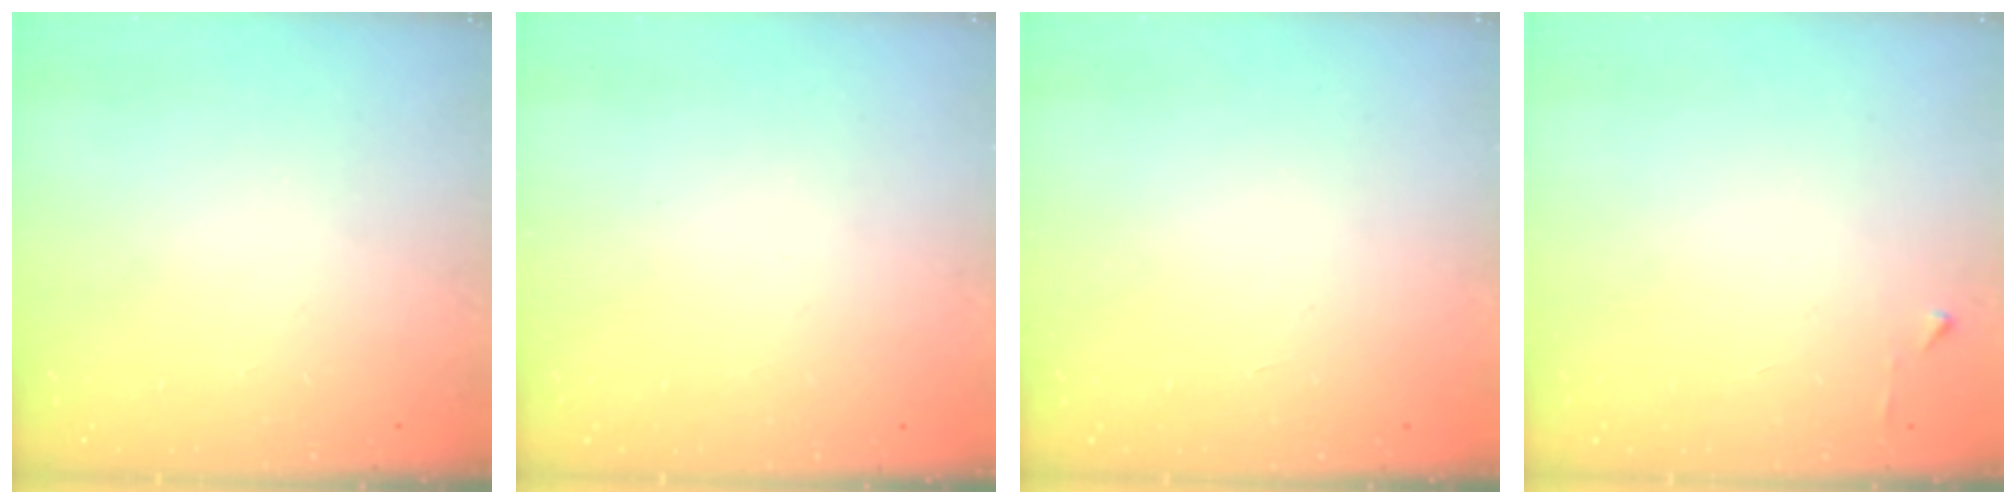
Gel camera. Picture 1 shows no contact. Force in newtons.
{"total": 1.5, "press": 1.5, "slide": 0.1}
{"total": 1.7, "press": 1.7, "slide": 0.1}
{"total": 2.4, "press": 2.4, "slide": 0.3}